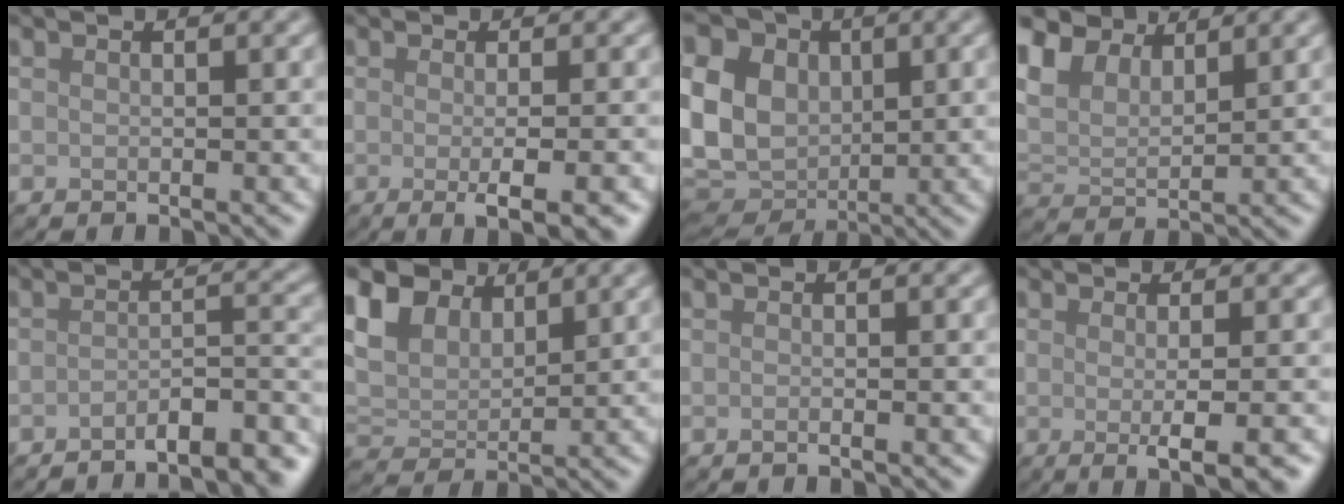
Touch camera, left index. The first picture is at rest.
{"total": 4.7, "force": [-1.0, 1.1, 4.4], "torque": [-0.054, -0.008, -0.012]}
{"total": 15.4, "force": [3.0, 12.0, 9.3], "torque": [-0.223, 0.022, 0.046]}
{"total": 6.9, "force": [5.3, 3.2, 3.1], "torque": [-0.082, 0.016, 0.089]}
{"total": 6.2, "force": [-4.9, 1.4, 3.6], "torque": [-0.039, 0.009, -0.072]}
{"total": 7.2, "force": [4.8, 4.1, 3.5], "torque": [-0.096, 0.019, 0.076]}
{"total": 0.8, "force": [-0.4, 0.2, 0.6], "torque": [-0.007, -0.002, -0.011]}
{"total": 4.7, "force": [-0.9, 1.1, 4.5], "torque": [-0.056, -0.005, -0.011]}